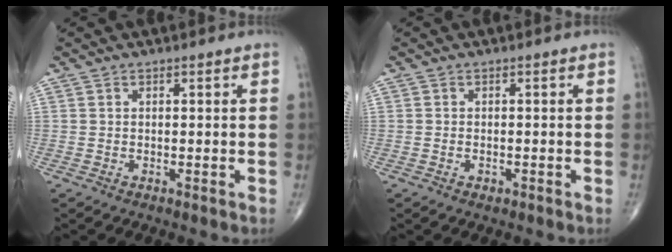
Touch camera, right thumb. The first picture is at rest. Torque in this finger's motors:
{"motor_torque": [-0.21, -0.01, 0.09, 0.11, -0.03]}